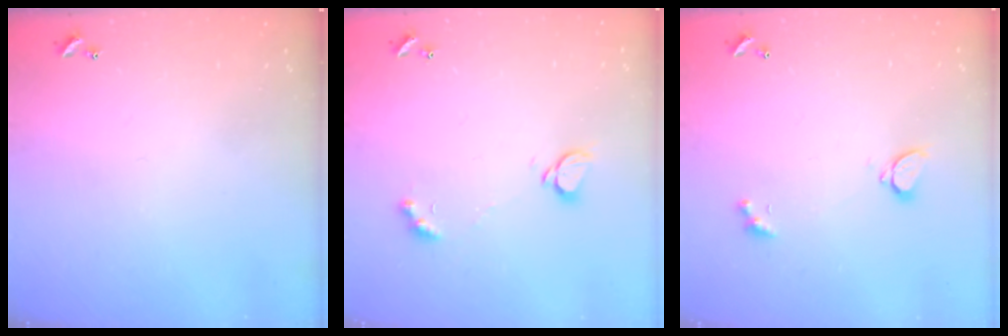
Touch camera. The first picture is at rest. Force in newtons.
{"total": 2.1, "press": 2.1, "slide": 0.3}
{"total": 2.1, "press": 1.8, "slide": 1.0}